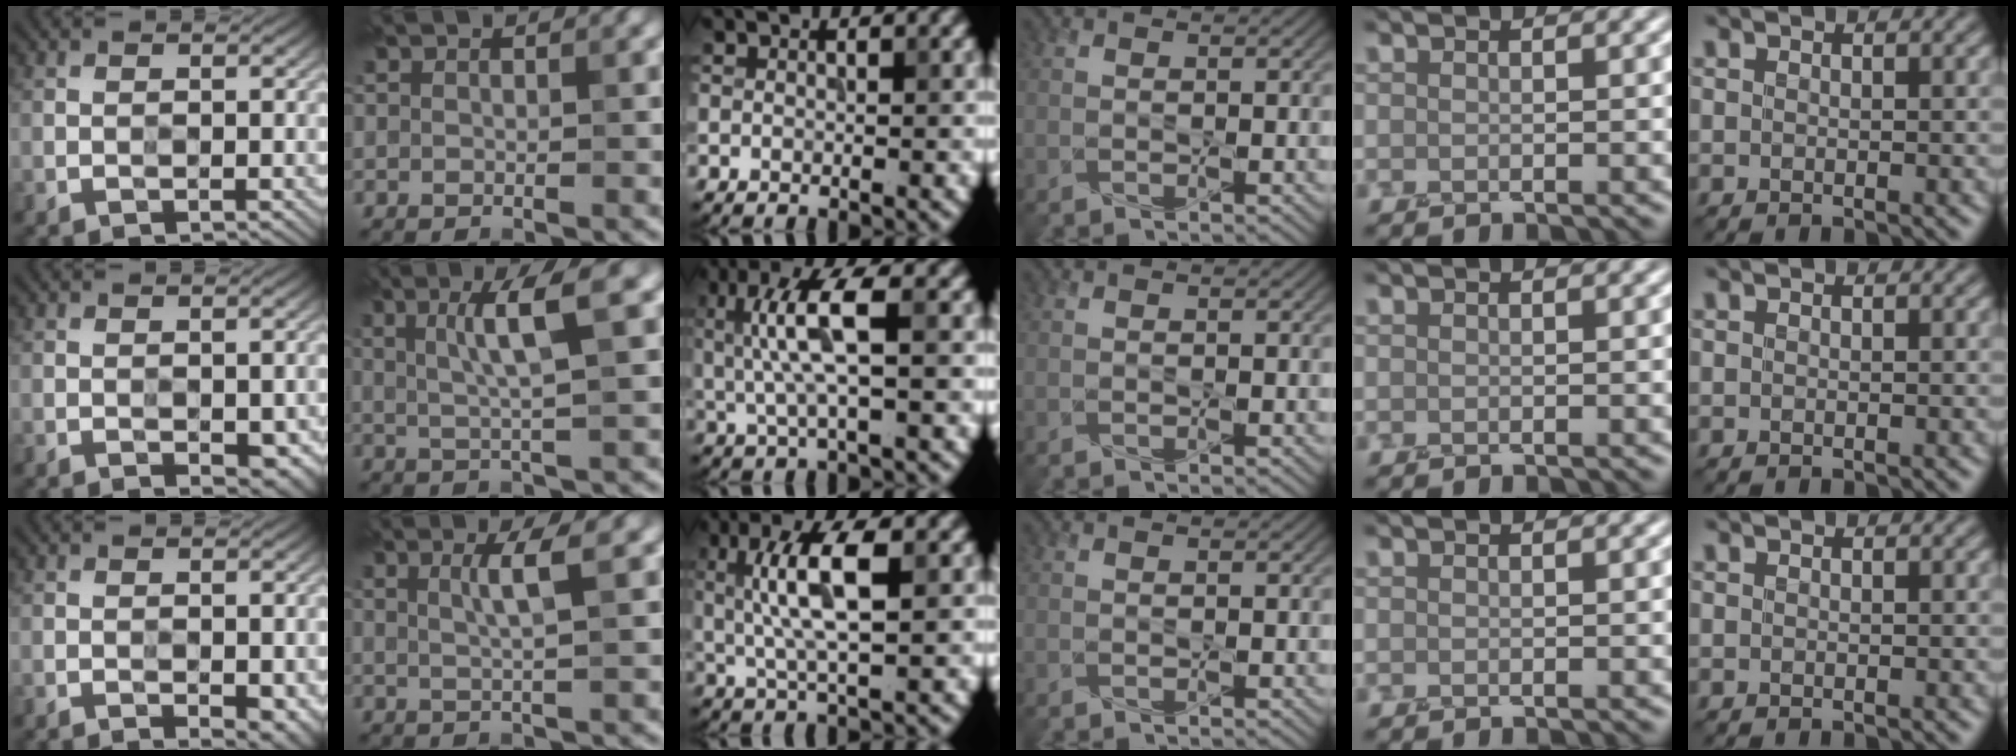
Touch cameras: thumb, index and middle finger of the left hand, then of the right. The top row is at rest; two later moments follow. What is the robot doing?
{"motion": "screw", "object": "mustard bottle"}